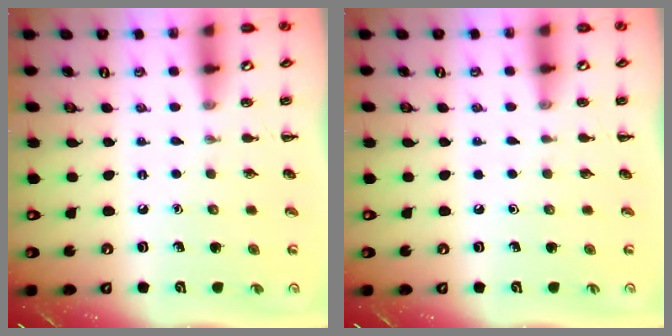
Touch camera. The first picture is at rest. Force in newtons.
{"total": 0.0}